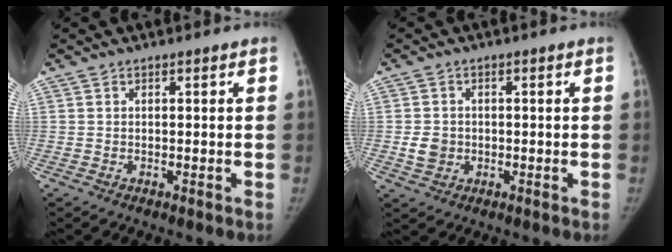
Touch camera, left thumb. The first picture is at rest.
{"total": 3.6, "force": [-0.5, 3.2, 1.7], "torque": [-0.018, 0.003, -0.006]}